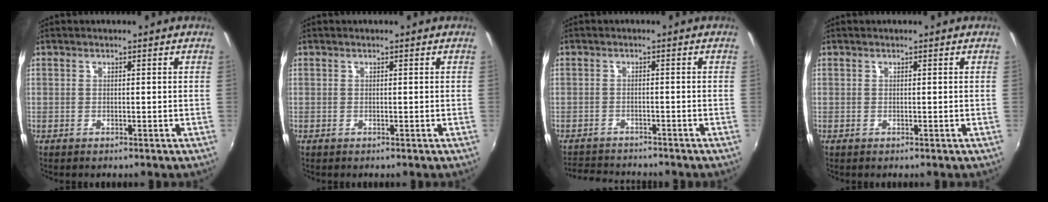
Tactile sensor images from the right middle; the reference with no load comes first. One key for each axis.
{"total": 0.0}
{"total": 6.9, "fx": -6.5, "fy": 1.7, "fz": 1.4, "tx": -0.051, "ty": -0.003, "tz": -0.105}
{"total": 0.0}